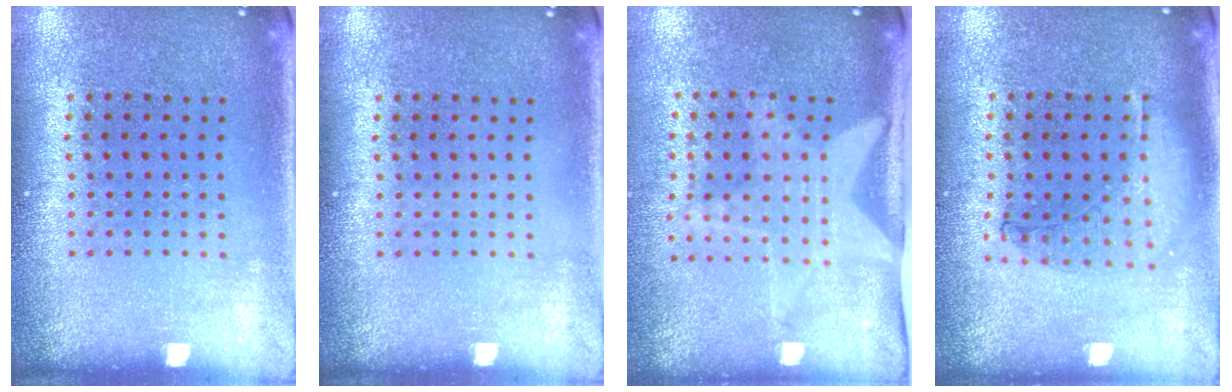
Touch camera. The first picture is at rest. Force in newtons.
{"total": 0.0}
{"total": 2.1, "press": 1.5, "slide": 1.4}
{"total": 0.9, "press": 0.9, "slide": 0.2}